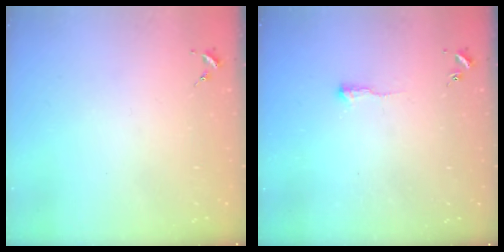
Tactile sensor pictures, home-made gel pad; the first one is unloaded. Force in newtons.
{"total": 3.9, "press": 3.8, "slide": 0.6}